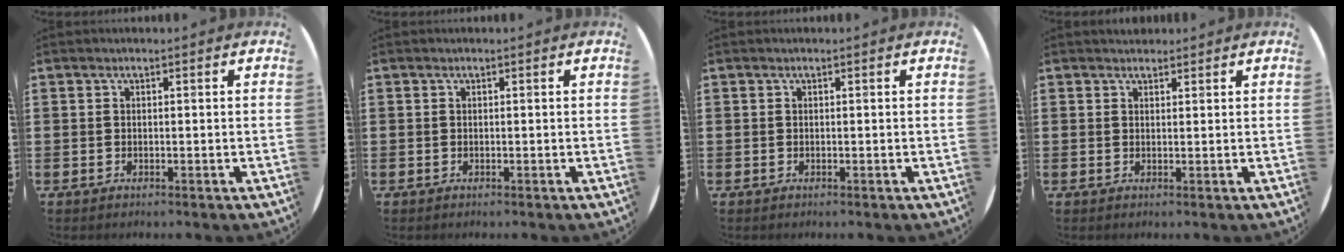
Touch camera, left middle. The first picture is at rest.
{"total": 0.0}
{"total": 0.0}
{"total": 1.2, "force": [1.1, 0.3, 0.0], "torque": [0.008, 0.001, 0.020]}